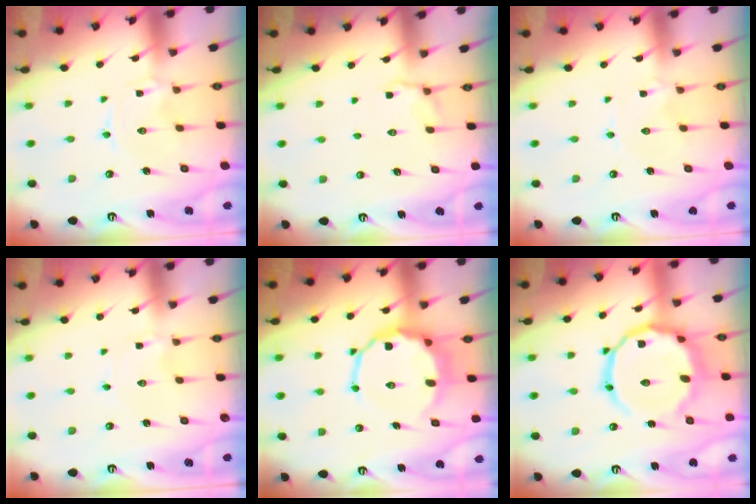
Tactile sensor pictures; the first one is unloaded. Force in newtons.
{"total": 3.9, "press": 3.4, "slide": 2.0}
{"total": 1.8, "press": 1.8, "slide": 0.2}
{"total": 0.0}
{"total": 11.1, "press": 10.6, "slide": 3.3}
{"total": 17.8, "press": 17.7, "slide": 1.5}